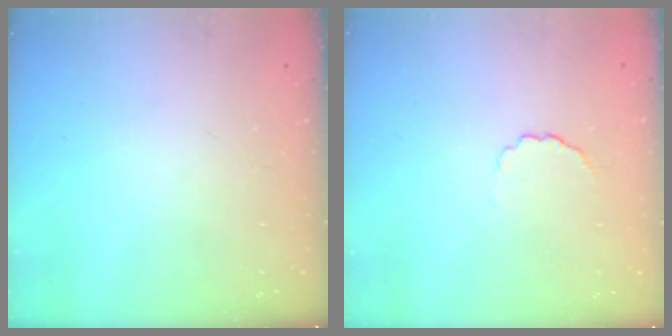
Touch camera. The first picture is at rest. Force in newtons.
{"total": 2.9, "press": 2.7, "slide": 1.0}